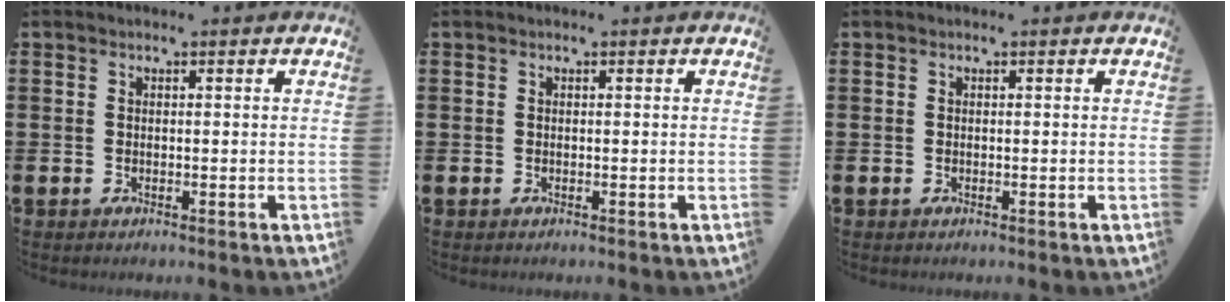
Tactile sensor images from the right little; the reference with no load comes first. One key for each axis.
{"total": 0.0}
{"total": 0.0}